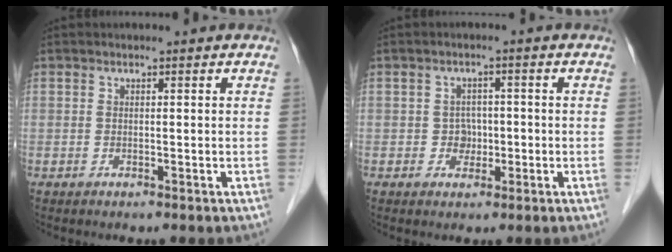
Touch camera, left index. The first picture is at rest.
{"total": 2.6, "force": [-0.7, 2.2, 1.1], "torque": [-0.010, 0.006, -0.008]}